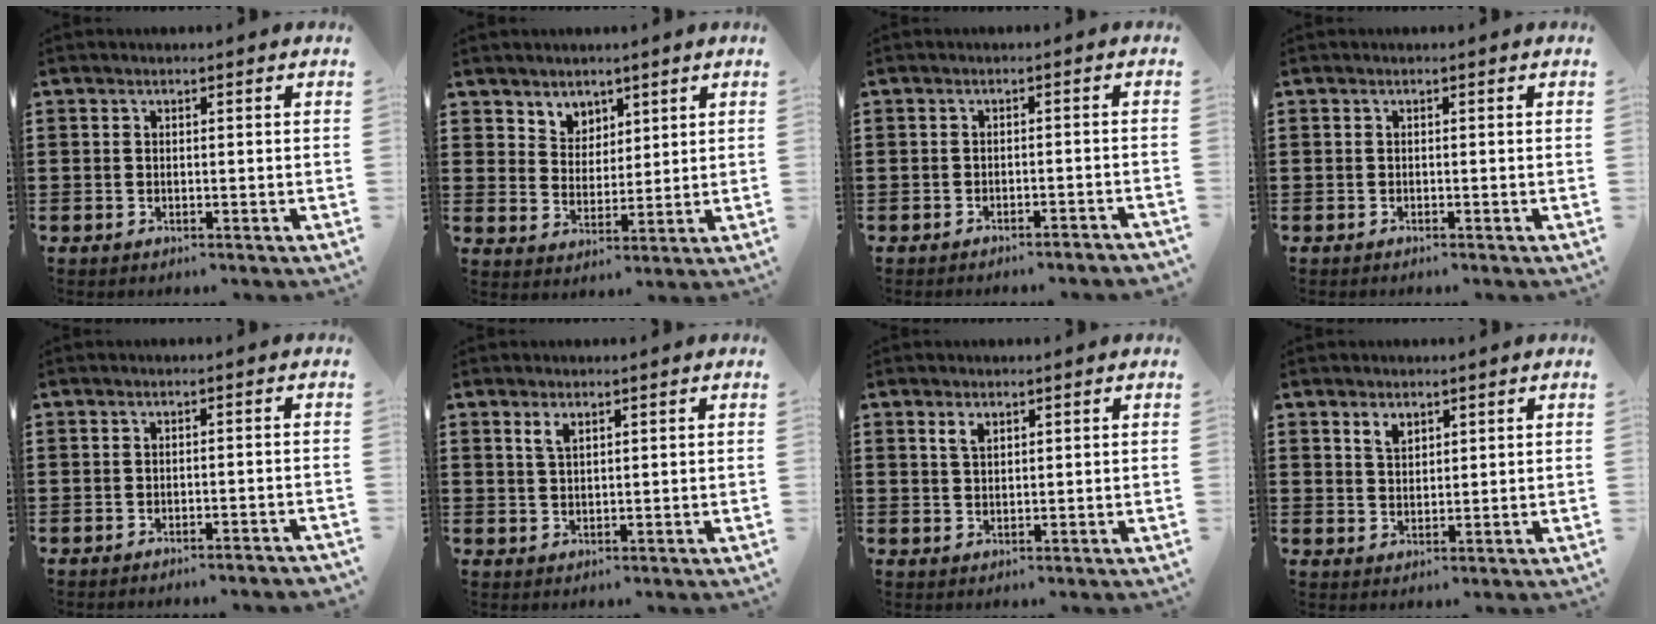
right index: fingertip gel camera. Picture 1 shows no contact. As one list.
[{"total": 4.3, "force": [3.2, 2.9, -0.3], "torque": [-0.014, 0.001, 0.061]}, {"total": 1.6, "force": [-1.6, -0.2, 0.4], "torque": [-0.009, 0.003, -0.032]}, {"total": 0.0}, {"total": 1.3, "force": [-1.2, -0.1, 0.3], "torque": [-0.007, 0.003, -0.025]}, {"total": 2.0, "force": [1.2, 0.9, 1.4], "torque": [-0.031, 0.003, 0.021]}, {"total": 2.0, "force": [1.2, 1.0, 1.1], "torque": [-0.026, 0.004, 0.022]}, {"total": 2.5, "force": [1.8, 1.4, 1.0], "torque": [-0.024, 0.003, 0.033]}]